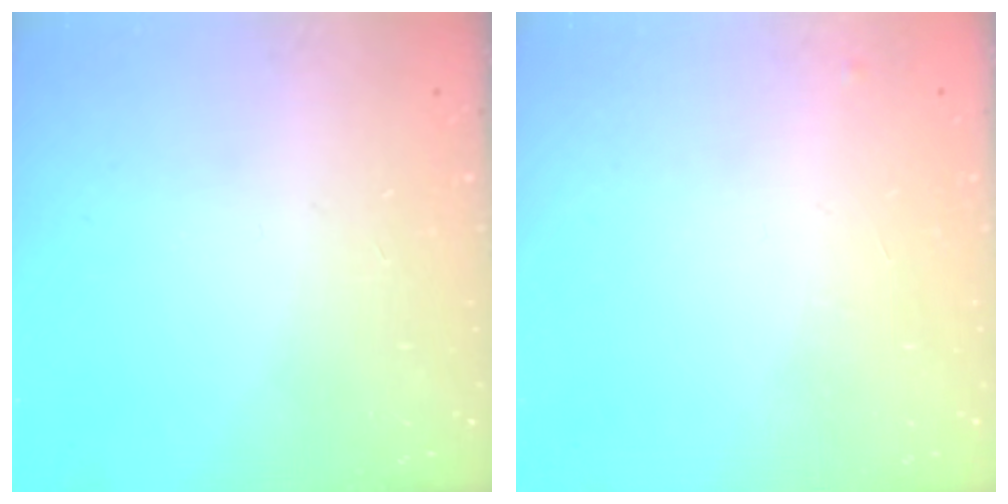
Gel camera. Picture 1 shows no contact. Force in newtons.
{"total": 4.5, "press": 4.4, "slide": 0.6}